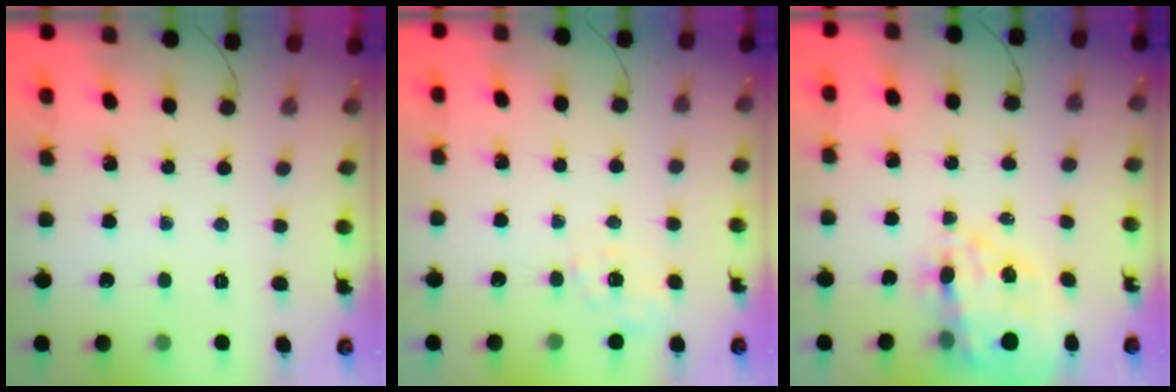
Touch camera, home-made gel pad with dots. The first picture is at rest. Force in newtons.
{"total": 2.5, "press": 1.9, "slide": 1.6}
{"total": 15.8, "press": 15.3, "slide": 3.8}